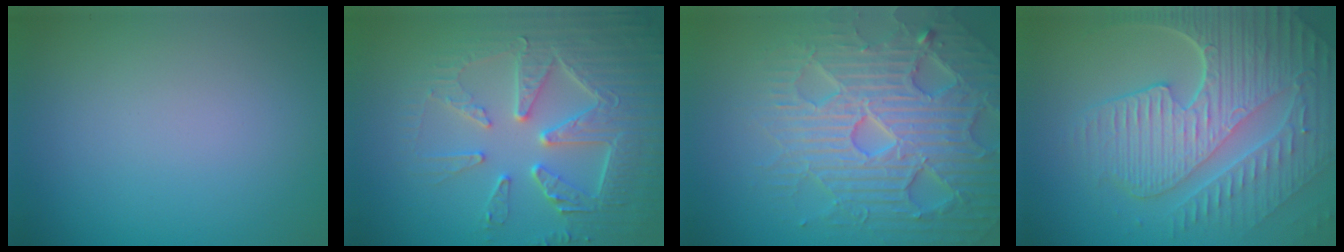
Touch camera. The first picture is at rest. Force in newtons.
{"total": 7.1, "press": 5.9, "slide": 3.9}
{"total": 7.4, "press": 7.3, "slide": 1.5}
{"total": 9.3, "press": 6.3, "slide": 6.9}